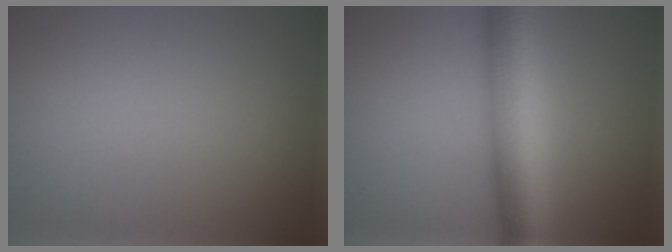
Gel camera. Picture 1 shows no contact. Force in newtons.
{"total": 9.4, "press": 9.4, "slide": 0.3}